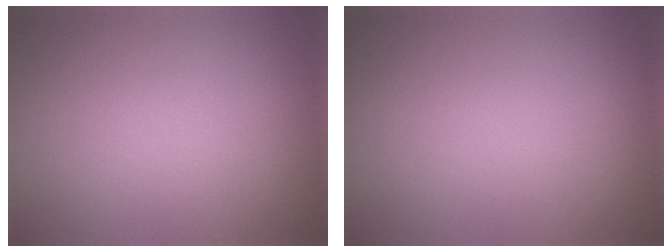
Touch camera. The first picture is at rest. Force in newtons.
{"total": 0.0}